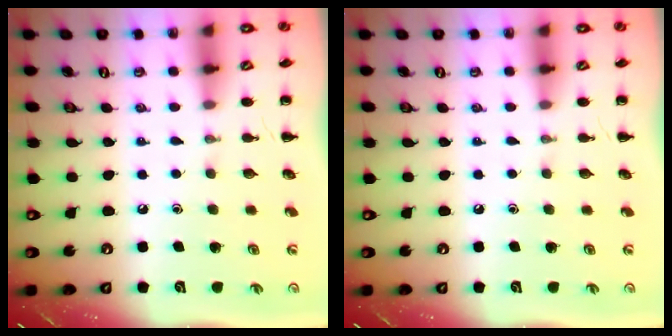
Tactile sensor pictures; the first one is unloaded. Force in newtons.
{"total": 0.0}